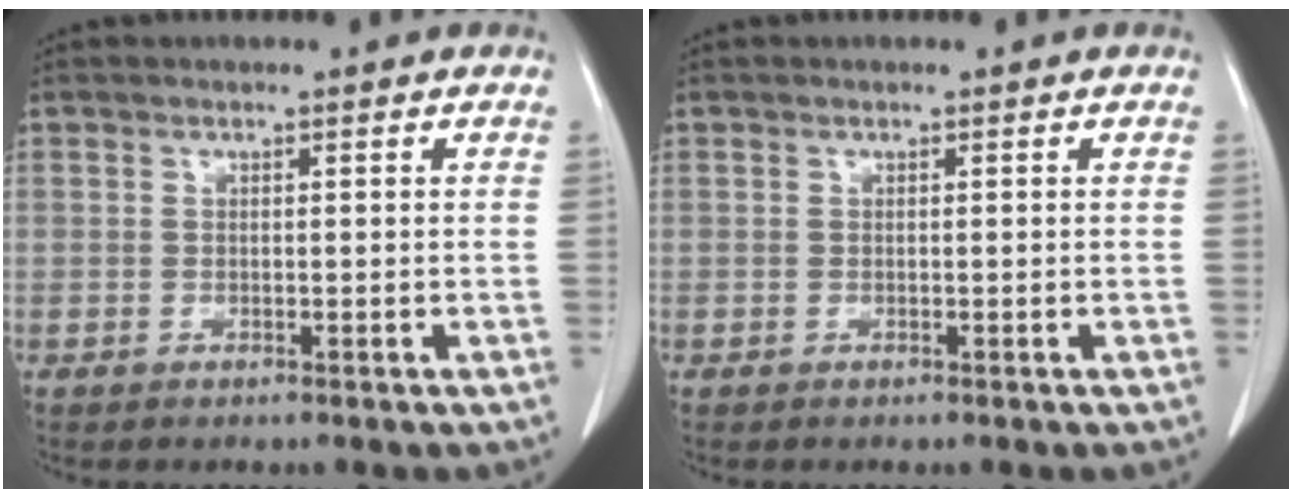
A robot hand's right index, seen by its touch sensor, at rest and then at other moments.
{"total": 0.0}